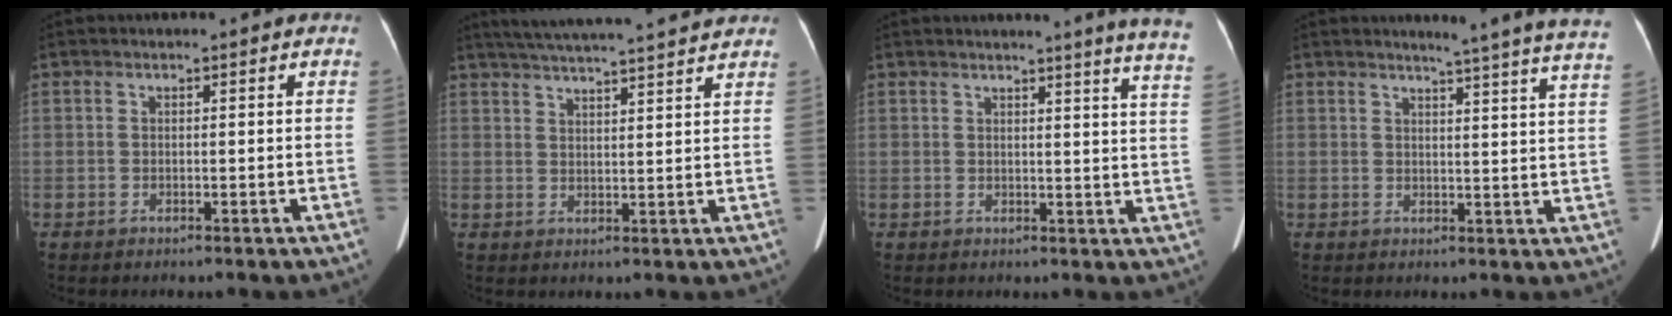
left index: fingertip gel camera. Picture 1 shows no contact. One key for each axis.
{"total": 17.0, "fx": 15.5, "fy": 0.3, "fz": 6.9, "tx": -0.122, "ty": 0.020, "tz": 0.210}
{"total": 11.2, "fx": 9.8, "fy": -1.6, "fz": 5.1, "tx": -0.059, "ty": -0.073, "tz": 0.081}
{"total": 13.8, "fx": 12.7, "fy": -1.5, "fz": 5.2, "tx": -0.068, "ty": -0.072, "tz": 0.130}